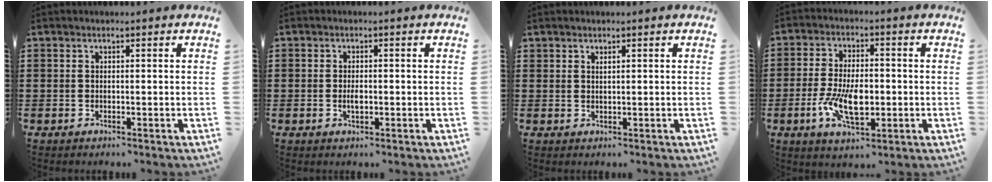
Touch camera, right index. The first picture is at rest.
{"total": 1.8, "force": [-0.3, 0.8, 1.6], "torque": [-0.030, 0.000, -0.005]}
{"total": 0.6, "force": [0.5, 0.2, 0.3], "torque": [-0.008, 0.000, 0.010]}
{"total": 8.7, "force": [-1.8, 4.1, 7.4], "torque": [-0.152, -0.006, -0.036]}